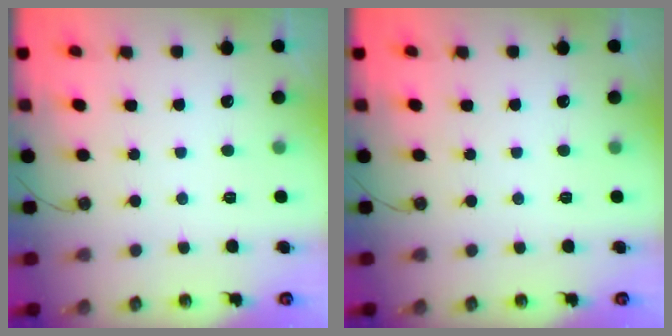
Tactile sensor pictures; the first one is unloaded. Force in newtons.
{"total": 0.0}